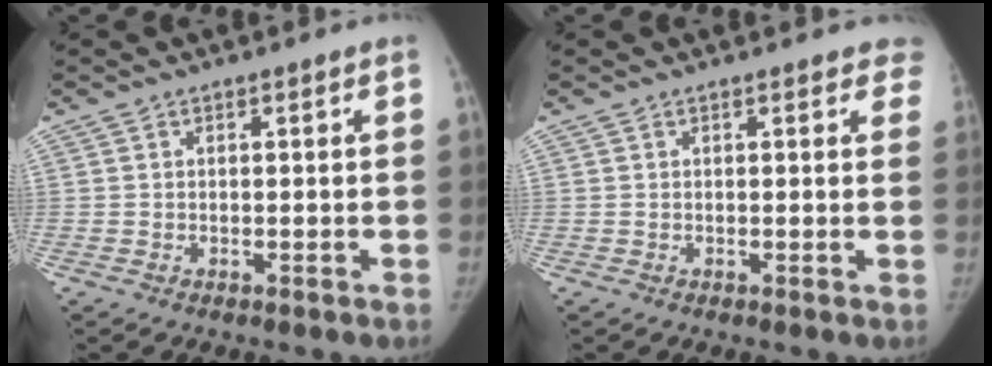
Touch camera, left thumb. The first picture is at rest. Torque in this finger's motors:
{"motor_torque": [-0.04, 0.11, 0.06, 0.30, -0.04]}